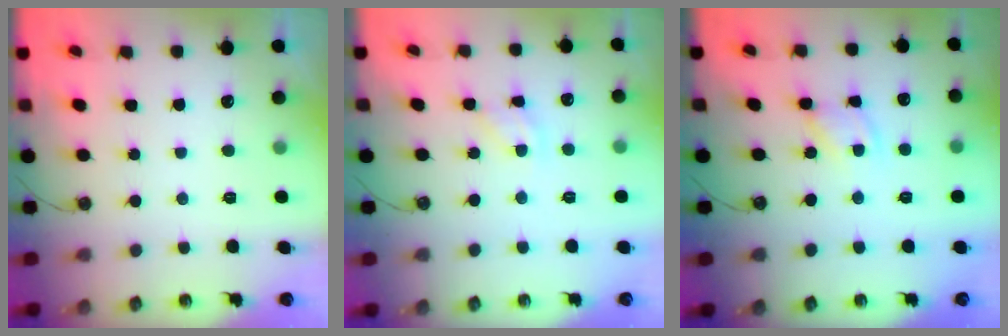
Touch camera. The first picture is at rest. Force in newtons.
{"total": 6.3, "press": 6.3, "slide": 0.0}
{"total": 6.6, "press": 6.6, "slide": 0.3}